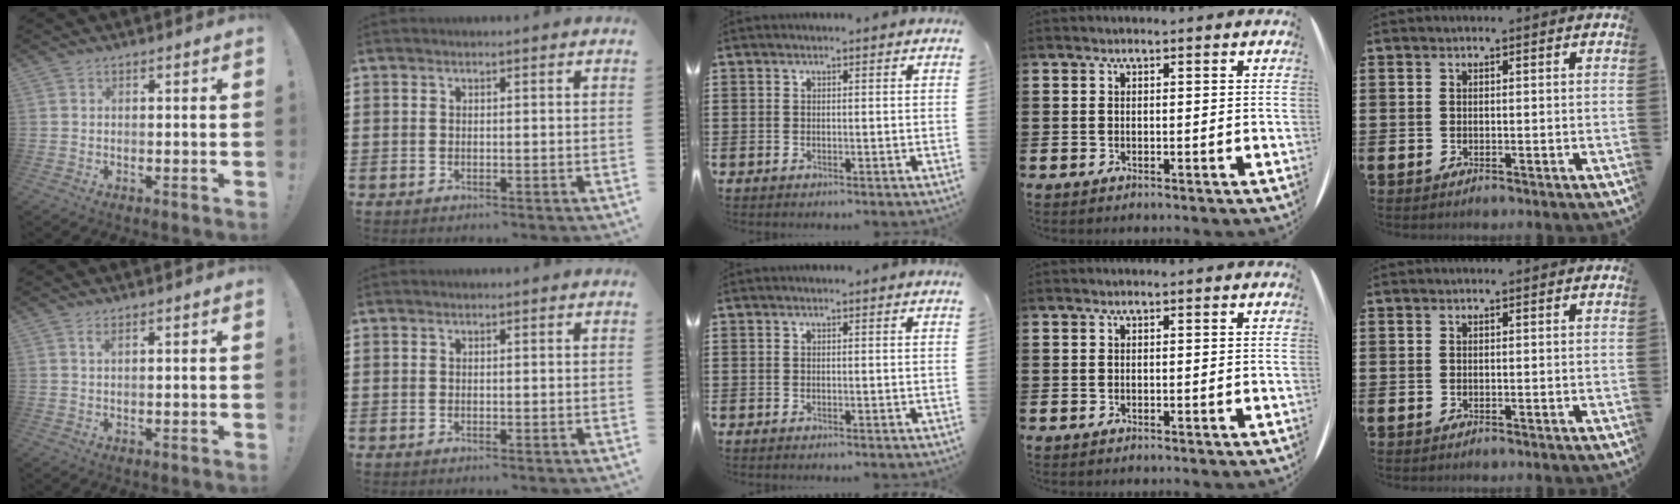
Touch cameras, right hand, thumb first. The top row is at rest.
{"thumb": {"total": 1.3, "force": [0.7, 0.2, 1.2], "torque": [-0.024, 0.002, 0.011]}}